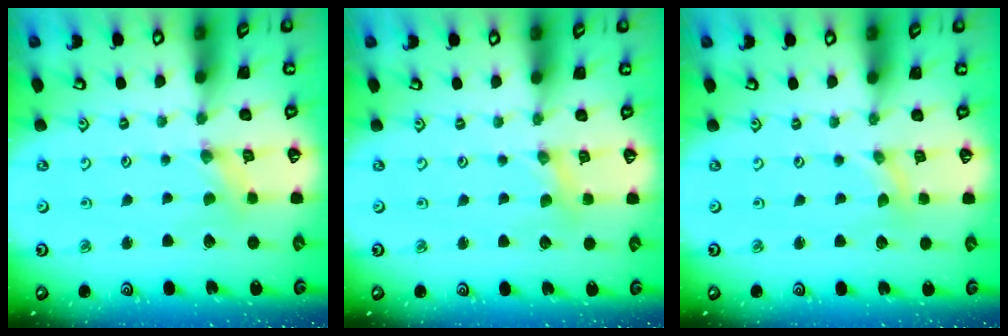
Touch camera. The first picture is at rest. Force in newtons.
{"total": 1.5, "press": 1.4, "slide": 0.2}
{"total": 0.0}